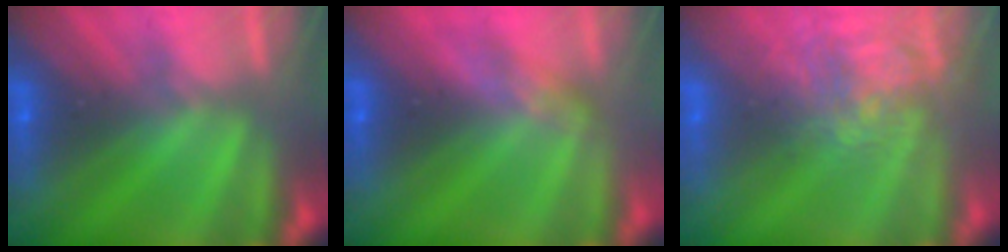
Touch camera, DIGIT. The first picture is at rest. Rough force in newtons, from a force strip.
{"total": 2.8}
{"total": 3.7}